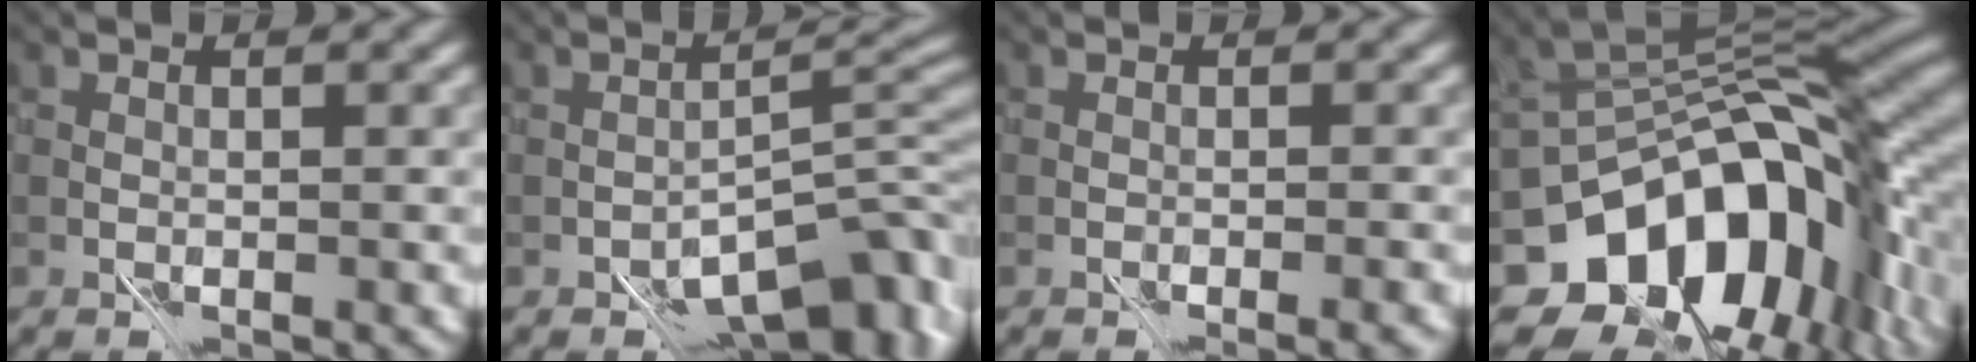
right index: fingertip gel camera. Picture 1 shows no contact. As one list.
[{"total": 9.0, "force": [-5.4, 4.0, 6.0], "torque": [-0.058, 0.002, -0.091]}, {"total": 1.9, "force": [-1.4, 0.4, 1.3], "torque": [-0.015, -0.005, -0.019]}, {"total": 14.6, "force": [-6.6, 8.9, 9.4], "torque": [-0.144, -0.011, -0.110]}]